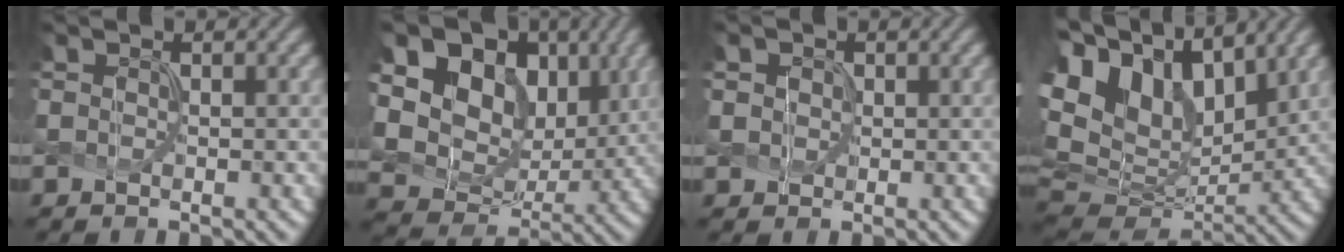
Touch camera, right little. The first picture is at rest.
{"total": 15.6, "force": [5.6, 11.5, 9.0], "torque": [-0.195, 0.031, 0.101]}
{"total": 1.7, "force": [0.8, 1.4, 0.7], "torque": [-0.022, 0.009, 0.016]}
{"total": 15.7, "force": [7.3, 9.1, 10.4], "torque": [-0.232, 0.034, 0.138]}